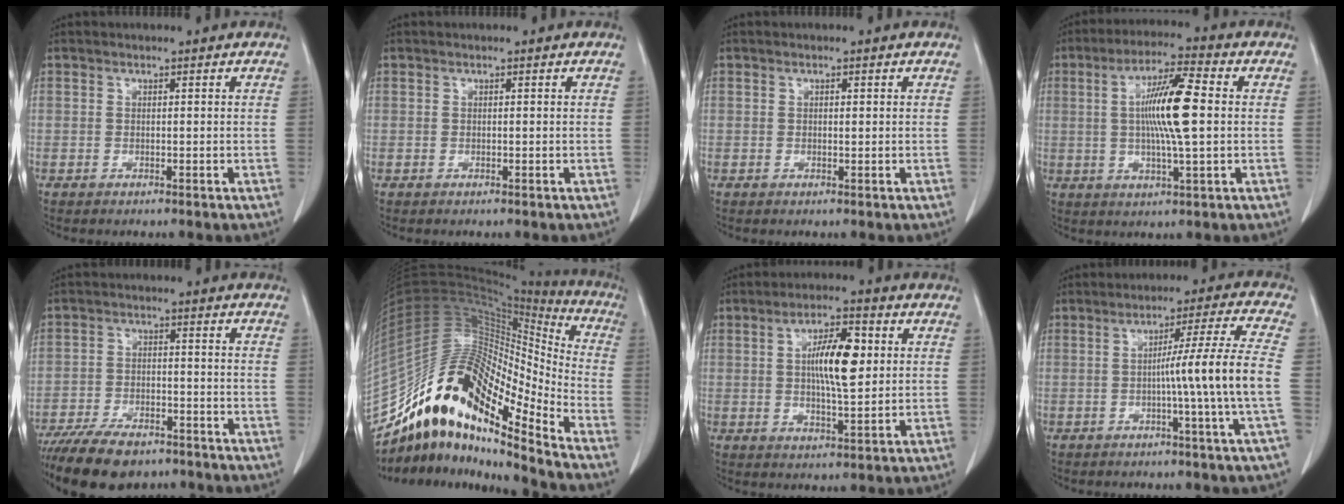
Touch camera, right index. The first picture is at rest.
{"total": 0.0}
{"total": 0.6, "force": [0.1, 0.2, 0.5], "torque": [-0.010, -0.001, 0.002]}
{"total": 11.3, "force": [0.8, 0.8, 11.3], "torque": [-0.207, 0.004, 0.011]}
{"total": 12.1, "force": [-9.5, 4.2, 6.2], "torque": [-0.102, -0.012, -0.153]}
{"total": 20.7, "force": [-15.4, 4.4, 13.1], "torque": [-0.258, 0.043, -0.279]}
{"total": 9.1, "force": [1.5, 2.3, 8.7], "torque": [-0.154, 0.008, 0.025]}
{"total": 10.2, "force": [-1.7, -2.8, 9.7], "torque": [-0.146, 0.002, -0.025]}